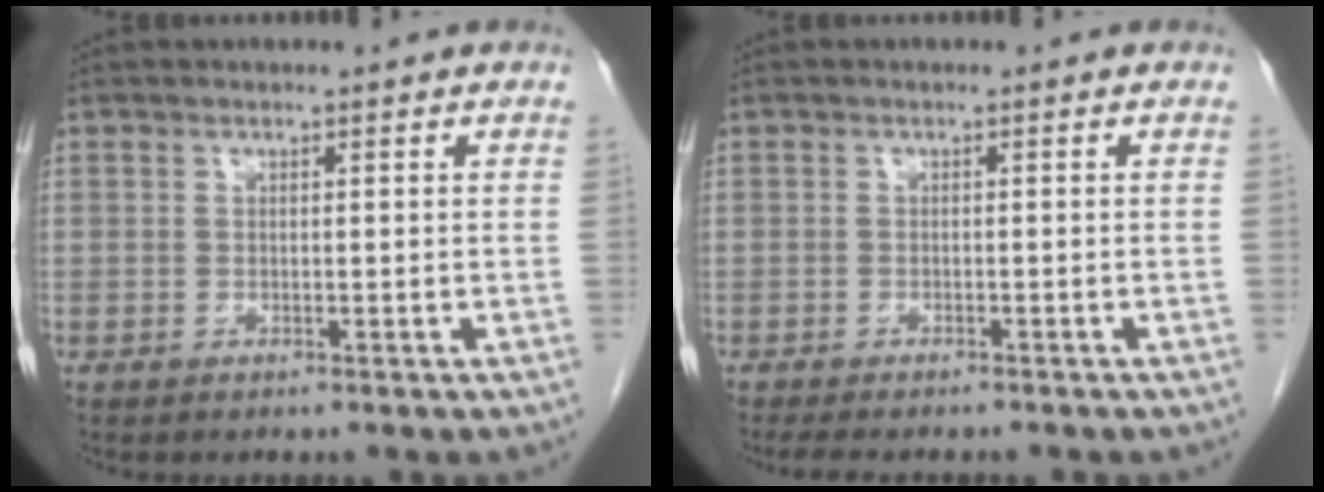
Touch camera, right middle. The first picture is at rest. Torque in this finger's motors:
{"motor_torque": [0.10, -0.08, -0.01, 0.00]}